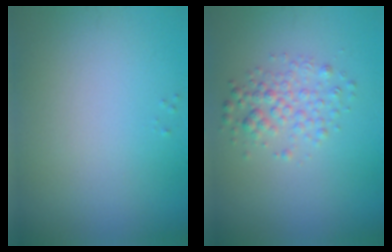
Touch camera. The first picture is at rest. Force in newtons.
{"total": 2.5, "press": 2.5, "slide": 0.1}